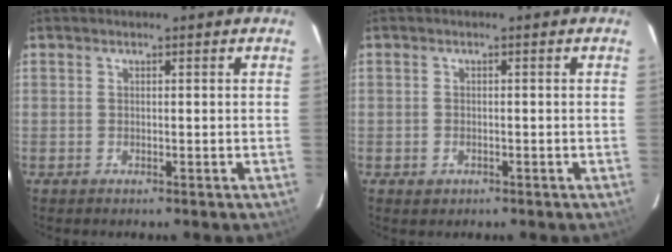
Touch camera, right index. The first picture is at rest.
{"total": 1.8, "force": [-0.8, 1.5, 0.5], "torque": [-0.010, 0.000, -0.009]}